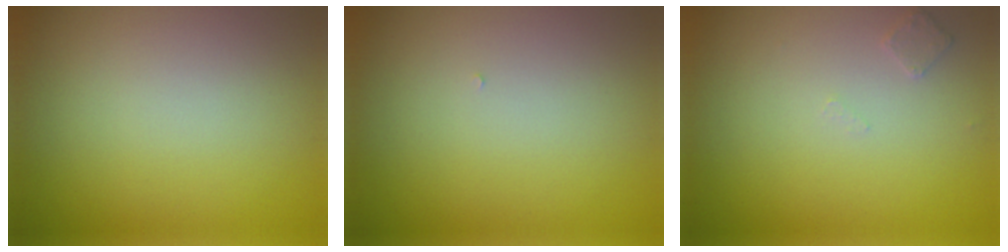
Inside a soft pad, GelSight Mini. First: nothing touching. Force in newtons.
{"total": 0.0}
{"total": 1.0, "press": 1.0, "slide": 0.1}